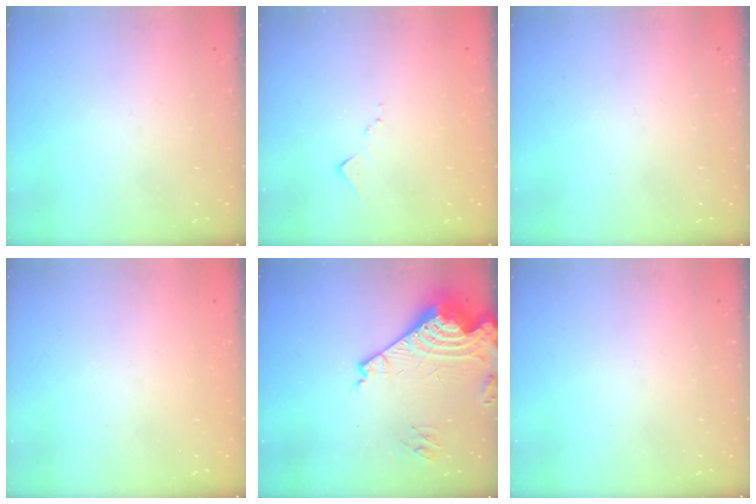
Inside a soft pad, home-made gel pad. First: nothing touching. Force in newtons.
{"total": 7.1, "press": 7.0, "slide": 0.8}
{"total": 0.0}
{"total": 0.9, "press": 0.9, "slide": 0.1}
{"total": 21.1, "press": 20.9, "slide": 2.6}
{"total": 0.0}